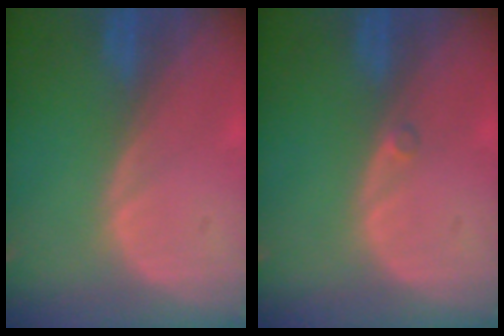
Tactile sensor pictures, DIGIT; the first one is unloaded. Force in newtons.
{"total": 0.5, "press": 0.5, "slide": 0.2}